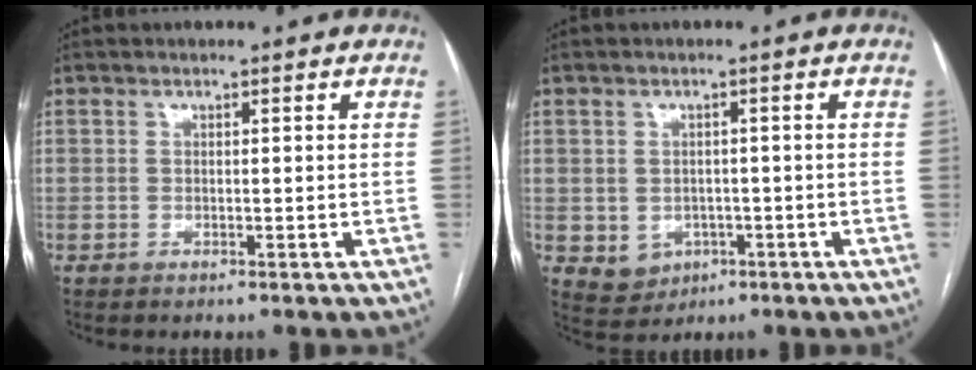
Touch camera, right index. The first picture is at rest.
{"total": 4.7, "force": [-1.3, 4.3, 1.4], "torque": [-0.017, 0.005, -0.007]}